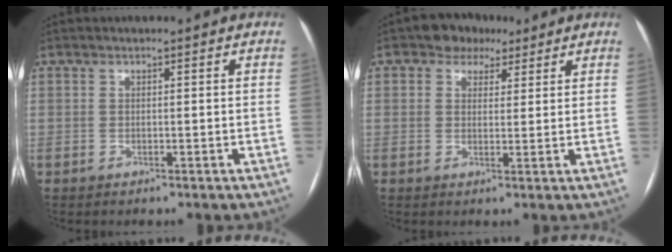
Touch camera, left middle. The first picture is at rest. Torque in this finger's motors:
{"motor_torque": [-0.13, -0.14, 0.00, -0.01]}